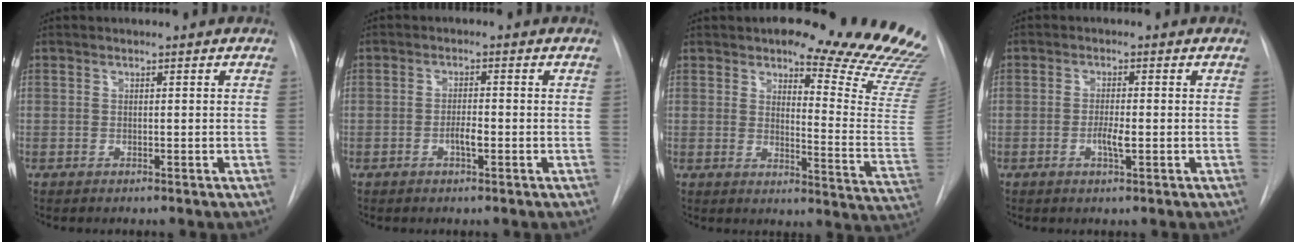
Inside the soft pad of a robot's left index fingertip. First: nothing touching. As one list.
[{"total": 2.1, "force": [-0.8, 0.5, 1.9], "torque": [-0.033, 0.002, -0.015]}, {"total": 19.3, "force": [17.0, 2.6, 8.9], "torque": [-0.098, -0.104, 0.186]}, {"total": 2.6, "force": [-0.7, 0.4, 2.4], "torque": [-0.046, -0.001, -0.013]}]